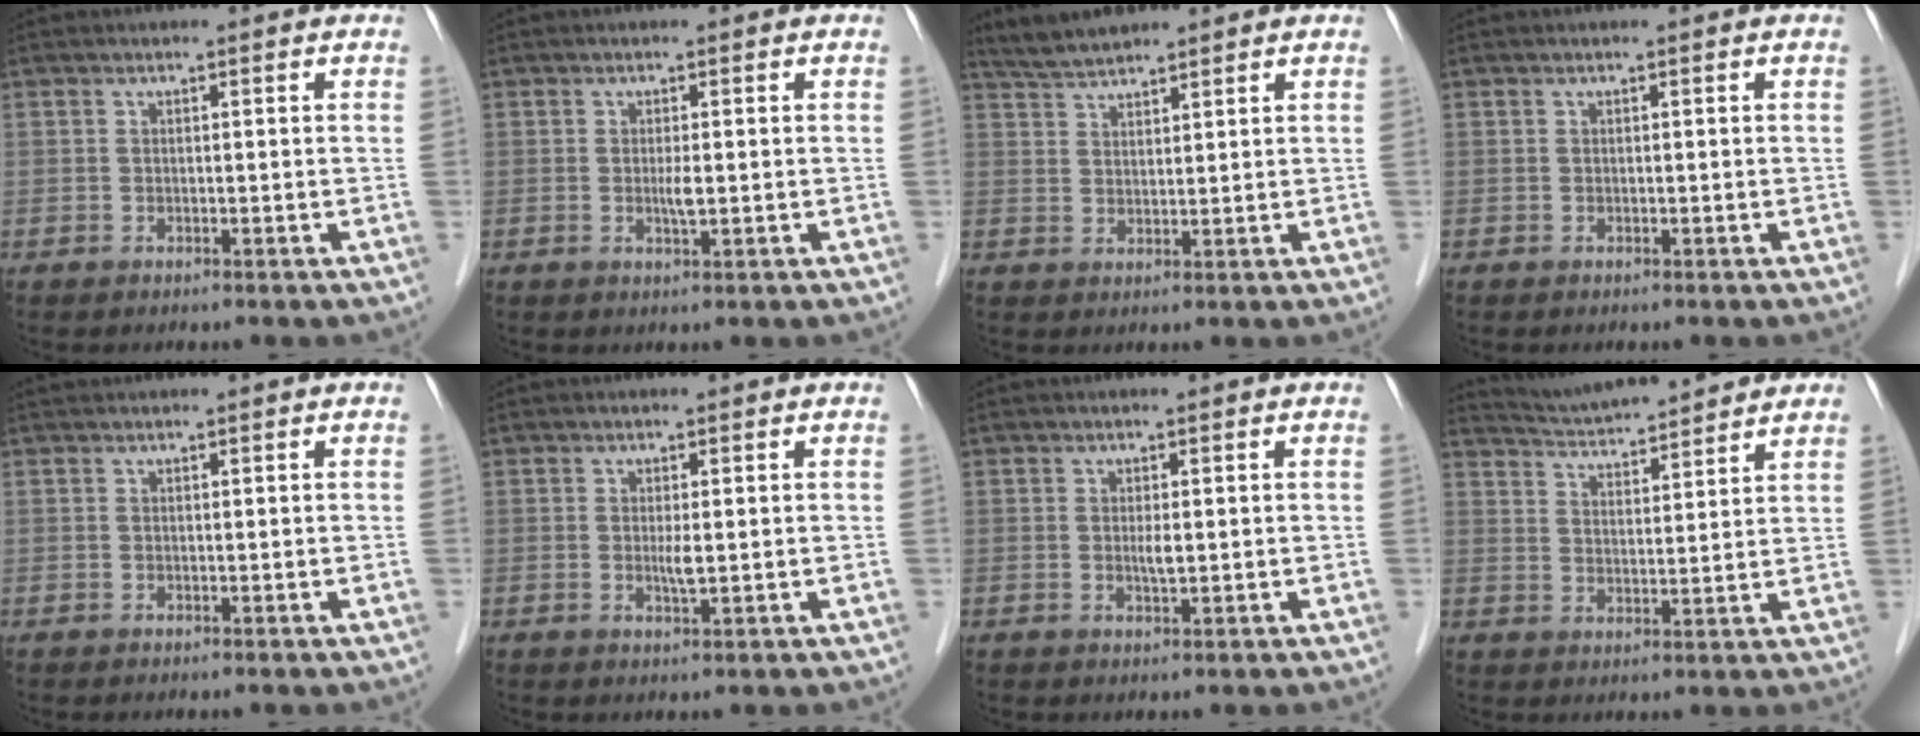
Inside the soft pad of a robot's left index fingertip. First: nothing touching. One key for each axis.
{"total": 1.7, "fx": -0.1, "fy": 0.2, "fz": 1.7, "tx": -0.033, "ty": -0.003, "tz": 0.000}
{"total": 5.0, "fx": 4.7, "fy": 0.7, "fz": 1.7, "tx": -0.042, "ty": 0.019, "tz": 0.094}
{"total": 0.0}
{"total": 0.6, "fx": 0.6, "fy": 0.0, "fz": 0.2, "tx": -0.006, "ty": 0.014, "tz": 0.016}
{"total": 1.9, "fx": 0.1, "fy": 0.2, "fz": 1.8, "tx": -0.037, "ty": -0.004, "tz": 0.003}
{"total": 1.5, "fx": 0.2, "fy": 0.2, "fz": 1.5, "tx": -0.029, "ty": -0.003, "tz": 0.003}
{"total": 12.6, "fx": 11.8, "fy": 1.5, "fz": 4.3, "tx": -0.070, "ty": 0.022, "tz": 0.177}